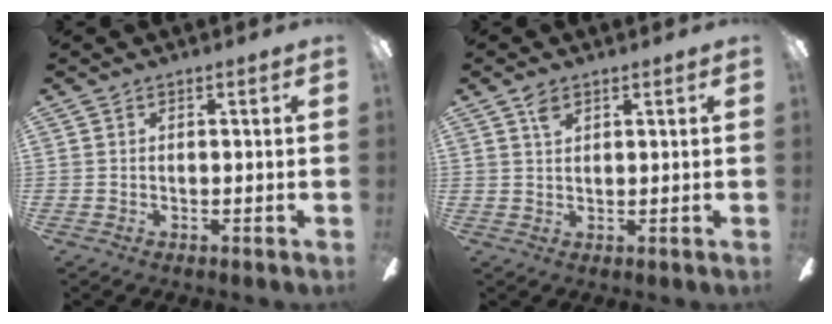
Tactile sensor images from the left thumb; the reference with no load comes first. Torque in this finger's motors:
{"motor_torque": [0.36, 0.04, 0.61, -0.28, 0.00]}